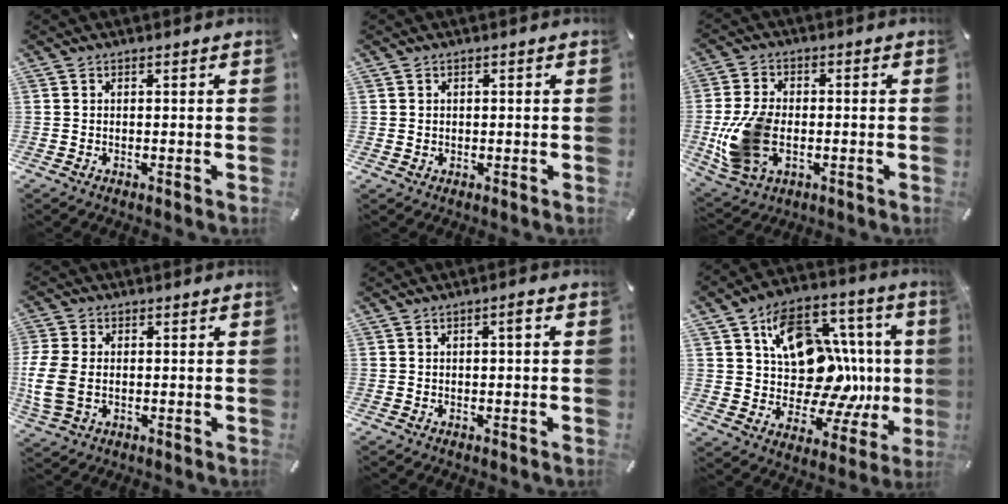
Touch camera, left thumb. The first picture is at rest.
{"total": 0.9, "force": [0.2, 0.8, 0.1], "torque": [-0.002, 0.005, 0.003]}
{"total": 12.4, "force": [-2.5, 8.4, 8.7], "torque": [-0.198, 0.003, -0.041]}
{"total": 8.2, "force": [-0.4, 5.9, 5.7], "torque": [-0.136, 0.004, -0.005]}
{"total": 1.8, "force": [0.2, 0.4, 1.7], "torque": [-0.033, 0.006, 0.001]}
{"total": 18.1, "force": [3.0, 14.2, 10.8], "torque": [-0.133, -0.040, 0.065]}